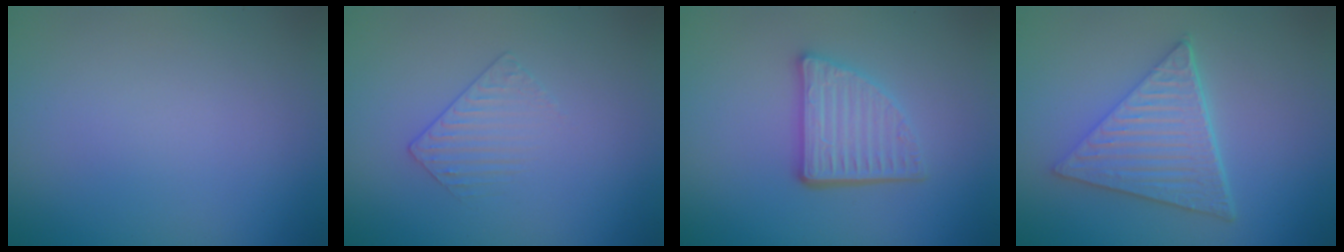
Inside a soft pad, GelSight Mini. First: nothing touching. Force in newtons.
{"total": 1.3, "press": 0.6, "slide": 1.1}
{"total": 4.2, "press": 3.3, "slide": 2.6}
{"total": 6.3, "press": 4.5, "slide": 4.3}